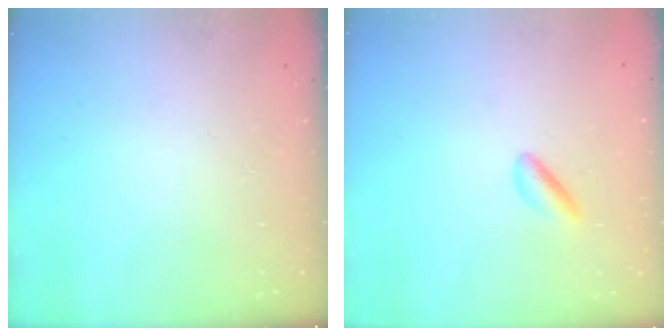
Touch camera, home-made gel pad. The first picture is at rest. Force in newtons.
{"total": 2.6, "press": 2.3, "slide": 1.1}